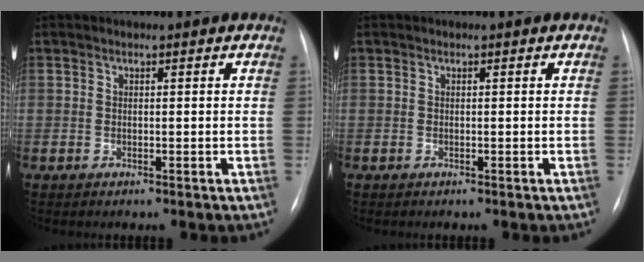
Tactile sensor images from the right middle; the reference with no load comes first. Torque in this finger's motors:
{"motor_torque": [-0.53, 0.09, 0.02, -0.01]}